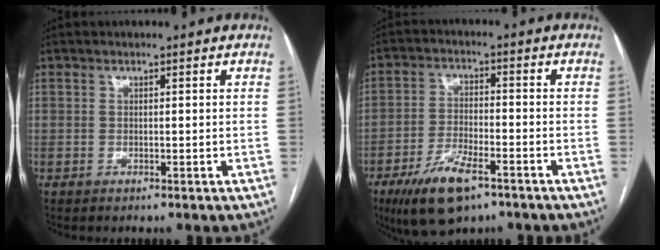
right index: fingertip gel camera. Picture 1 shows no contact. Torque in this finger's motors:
{"motor_torque": [1.05, -1.09, 0.50, 0.11]}